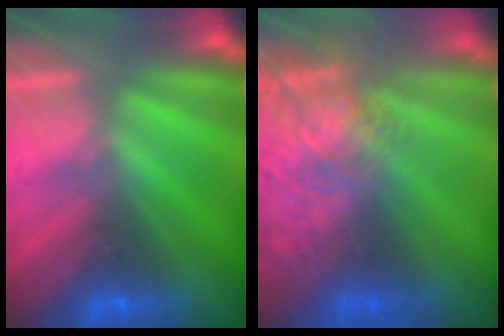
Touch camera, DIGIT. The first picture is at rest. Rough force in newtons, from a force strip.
{"total": 7.7}